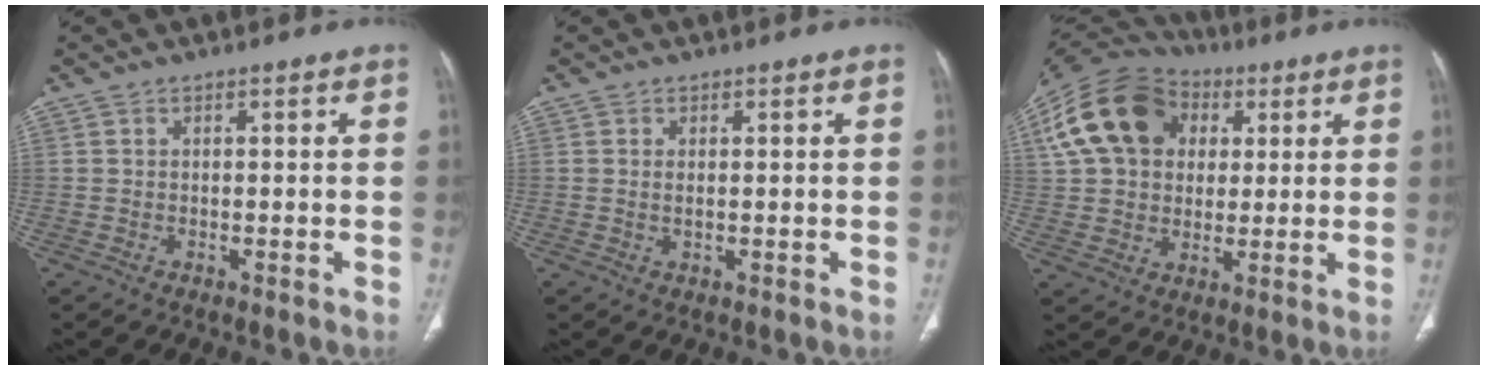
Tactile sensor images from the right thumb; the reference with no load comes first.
{"total": 0.9, "force": [0.1, 0.3, 0.8], "torque": [-0.019, -0.002, 0.005]}
{"total": 19.2, "force": [5.5, 14.4, 11.5], "torque": [-0.215, 0.019, 0.091]}